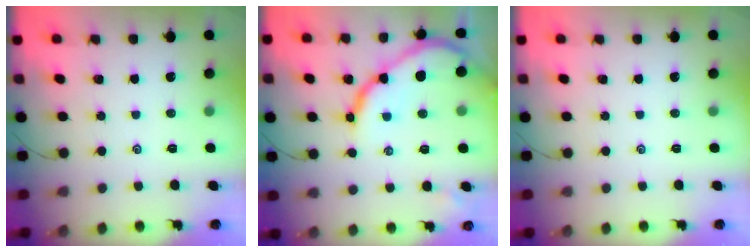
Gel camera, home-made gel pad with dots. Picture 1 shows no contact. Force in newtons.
{"total": 12.5, "press": 12.4, "slide": 0.8}
{"total": 0.0}